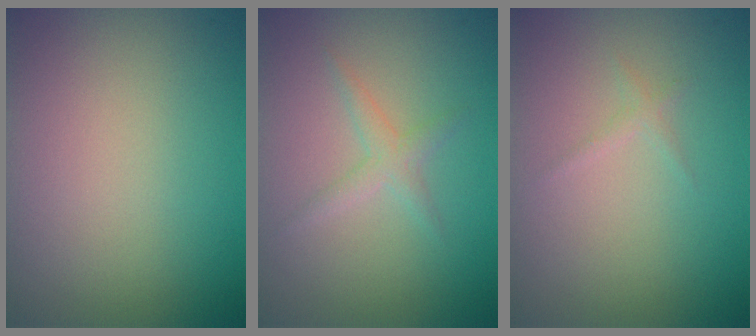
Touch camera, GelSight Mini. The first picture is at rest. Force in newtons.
{"total": 1.4, "press": 1.4, "slide": 0.0}
{"total": 0.6, "press": 0.6, "slide": 0.1}